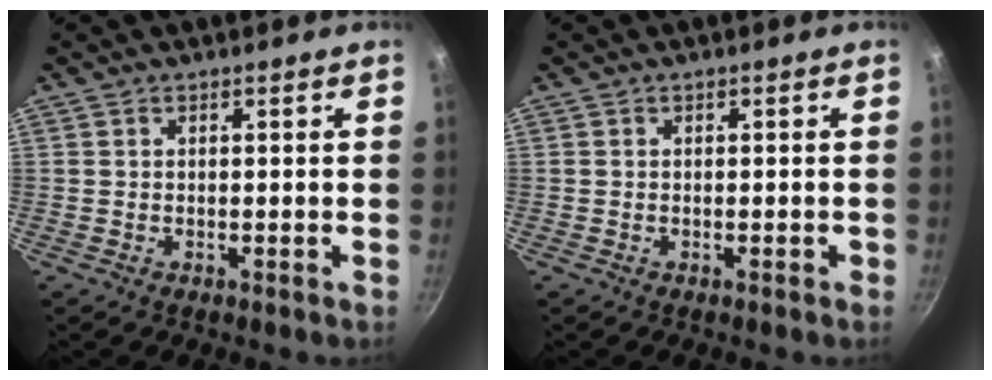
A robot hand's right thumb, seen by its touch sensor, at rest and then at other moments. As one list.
[{"total": 1.1, "force": [-0.5, 0.7, 0.7], "torque": [0.002, 0.011, -0.005]}]